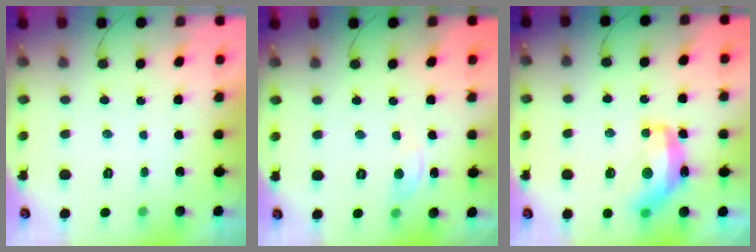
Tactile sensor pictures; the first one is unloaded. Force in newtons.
{"total": 2.9, "press": 2.9, "slide": 0.2}
{"total": 12.8, "press": 12.8, "slide": 1.1}